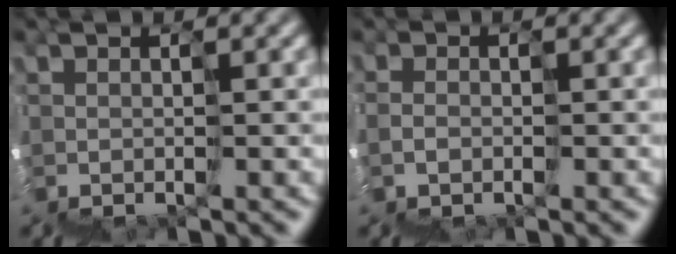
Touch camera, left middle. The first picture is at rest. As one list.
[{"total": 1.7, "force": [-1.5, 0.5, -0.5], "torque": [0.017, -0.006, -0.029]}]